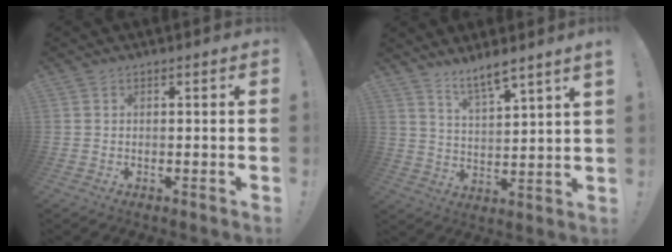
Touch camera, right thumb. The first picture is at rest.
{"total": 7.6, "force": [6.5, 0.3, 3.9], "torque": [-0.064, -0.047, 0.111]}